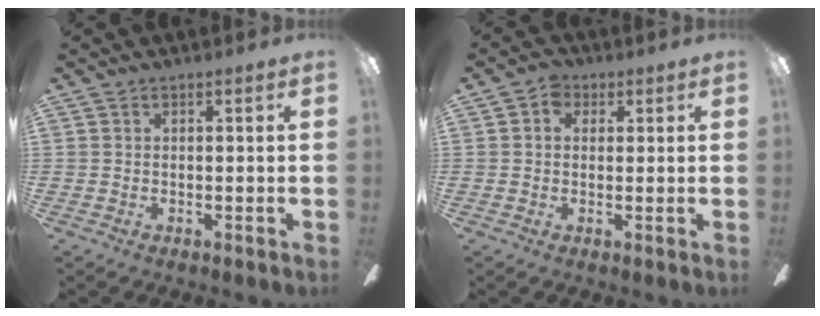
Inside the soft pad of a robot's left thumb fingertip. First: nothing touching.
{"total": 3.6, "force": [0.9, 2.9, 2.0], "torque": [-0.031, 0.010, 0.015]}